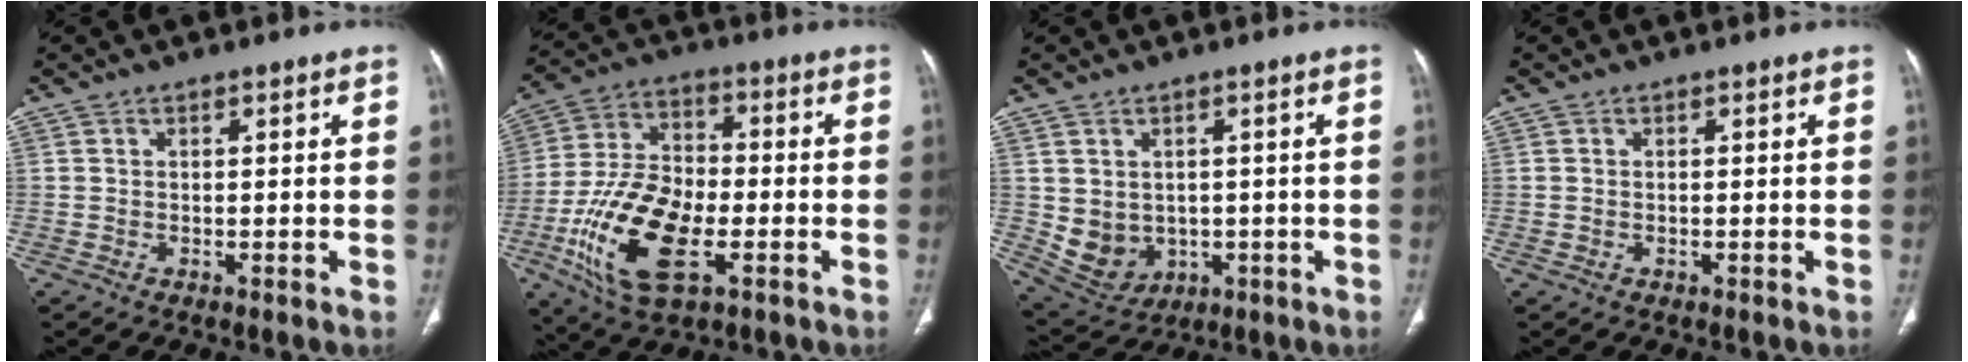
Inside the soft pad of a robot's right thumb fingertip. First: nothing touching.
{"total": 17.8, "force": [-5.7, 8.9, 14.2], "torque": [-0.277, 0.011, -0.104]}
{"total": 7.8, "force": [-0.6, 6.8, 3.9], "torque": [-0.053, -0.001, 0.018]}
{"total": 0.0}